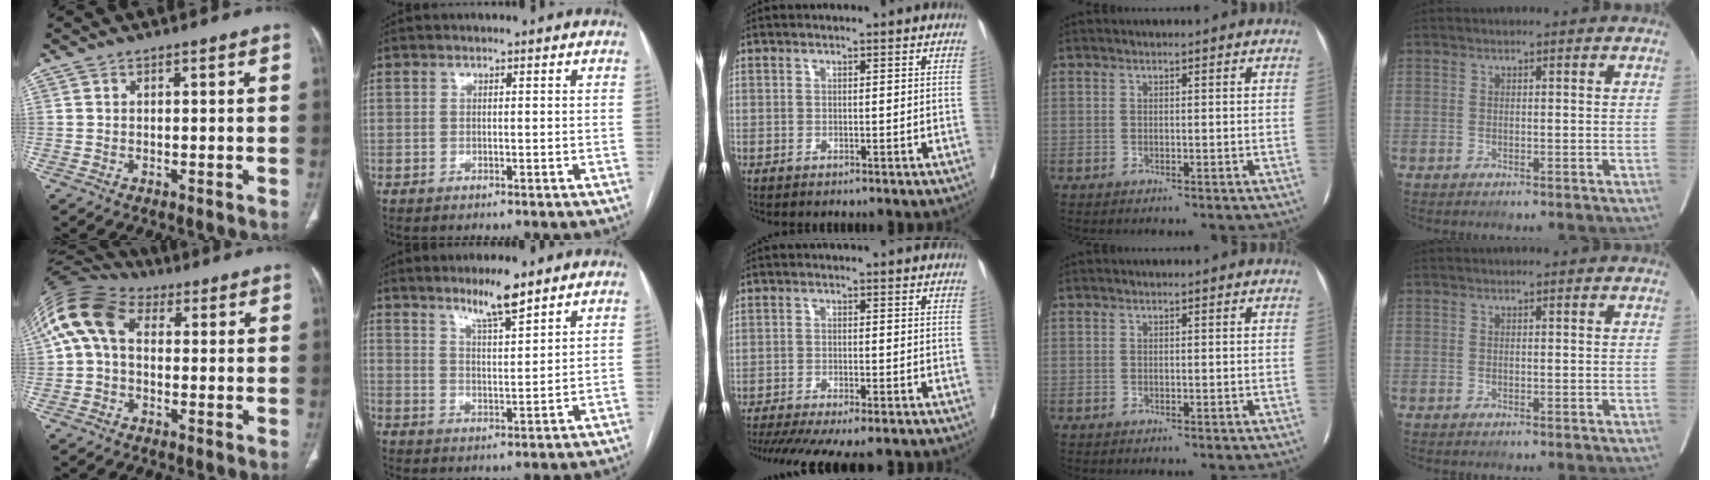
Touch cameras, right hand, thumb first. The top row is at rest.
{"thumb": {"total": 12.5, "force": [2.0, 8.5, 8.9], "torque": [-0.181, 0.041, 0.025]}, "index": {"total": 6.4, "force": [5.0, 0.4, 3.9], "torque": [-0.069, -0.007, 0.089]}, "middle": {"total": 16.8, "force": [-14.4, 3.1, 8.1], "torque": [-0.157, -0.027, -0.198]}}